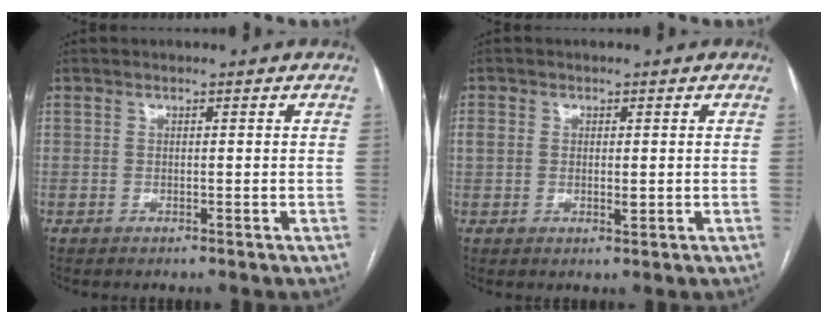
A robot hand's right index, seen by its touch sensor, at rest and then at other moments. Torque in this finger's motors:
{"motor_torque": [0.47, 0.33, 0.02, 0.05]}